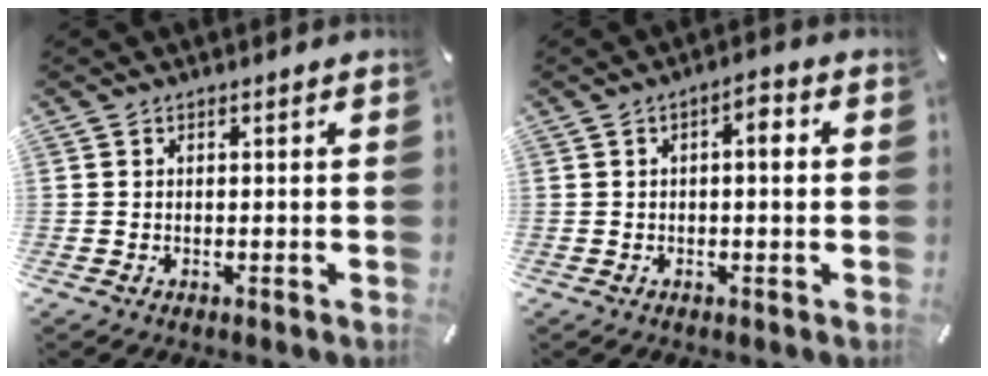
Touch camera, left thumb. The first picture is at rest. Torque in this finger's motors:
{"motor_torque": [-0.15, -0.06, 0.05, 0.32, -0.07]}